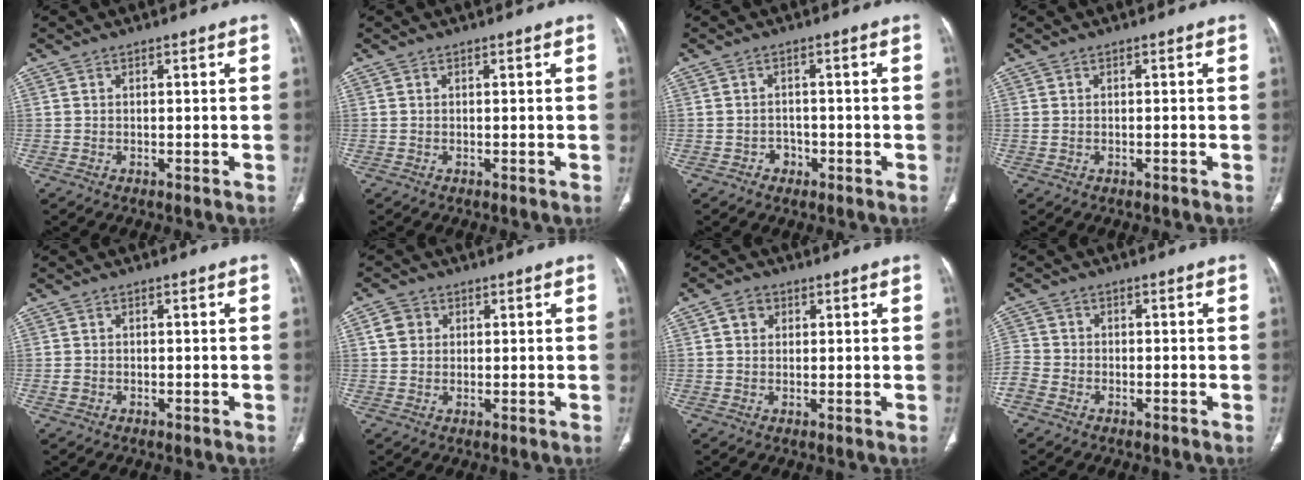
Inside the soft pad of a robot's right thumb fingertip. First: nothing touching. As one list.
[{"total": 0.0}, {"total": 2.2, "force": [-1.2, 1.7, 0.5], "torque": [0.002, 0.013, -0.019]}, {"total": 0.6, "force": [-0.2, 0.3, 0.4], "torque": [-0.017, 0.009, 0.000]}, {"total": 1.1, "force": [-0.5, 0.9, 0.5], "torque": [-0.014, 0.005, -0.008]}, {"total": 3.4, "force": [0.9, 3.0, 1.3], "torque": [-0.008, 0.004, 0.014]}, {"total": 2.9, "force": [0.9, 2.4, 1.2], "torque": [-0.006, 0.004, 0.012]}, {"total": 4.8, "force": [-2.7, 3.6, 1.6], "torque": [-0.036, 0.012, -0.059]}]